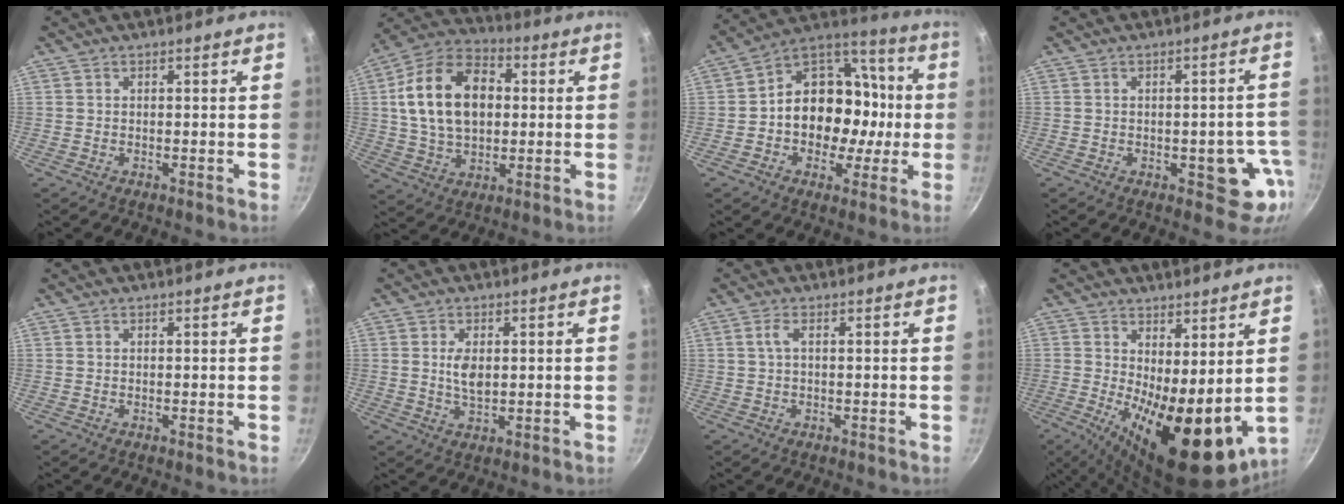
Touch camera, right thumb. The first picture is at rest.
{"total": 18.3, "force": [2.5, 12.3, 13.4], "torque": [-0.209, 0.020, 0.032]}
{"total": 18.4, "force": [-2.1, 14.5, 11.1], "torque": [-0.129, 0.055, -0.042]}
{"total": 8.4, "force": [-2.7, 4.2, 6.8], "torque": [-0.025, 0.017, -0.032]}
{"total": 0.0}
{"total": 4.3, "force": [0.6, 2.4, 3.5], "torque": [-0.061, -0.005, 0.013]}
{"total": 1.8, "force": [0.1, 0.5, 1.8], "torque": [-0.043, 0.005, 0.004]}
{"total": 16.1, "force": [0.8, 6.7, 14.7], "torque": [-0.185, -0.026, 0.026]}